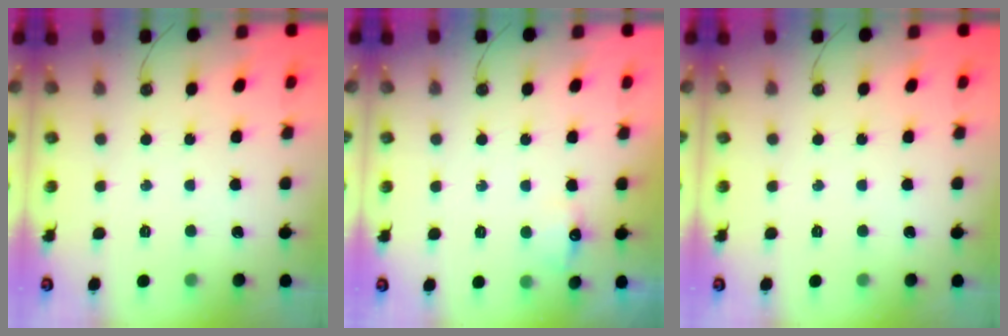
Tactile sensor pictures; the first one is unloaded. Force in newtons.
{"total": 6.4, "press": 6.3, "slide": 0.7}
{"total": 0.0}